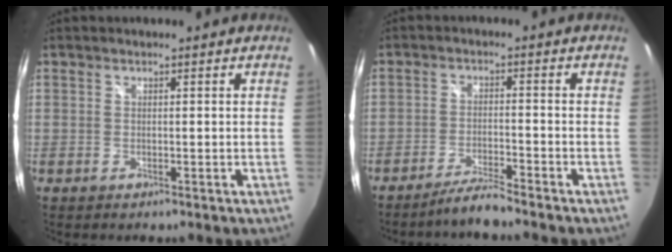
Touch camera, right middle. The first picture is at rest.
{"total": 4.6, "force": [-4.2, -0.7, 1.7], "torque": [-0.052, -0.002, -0.081]}